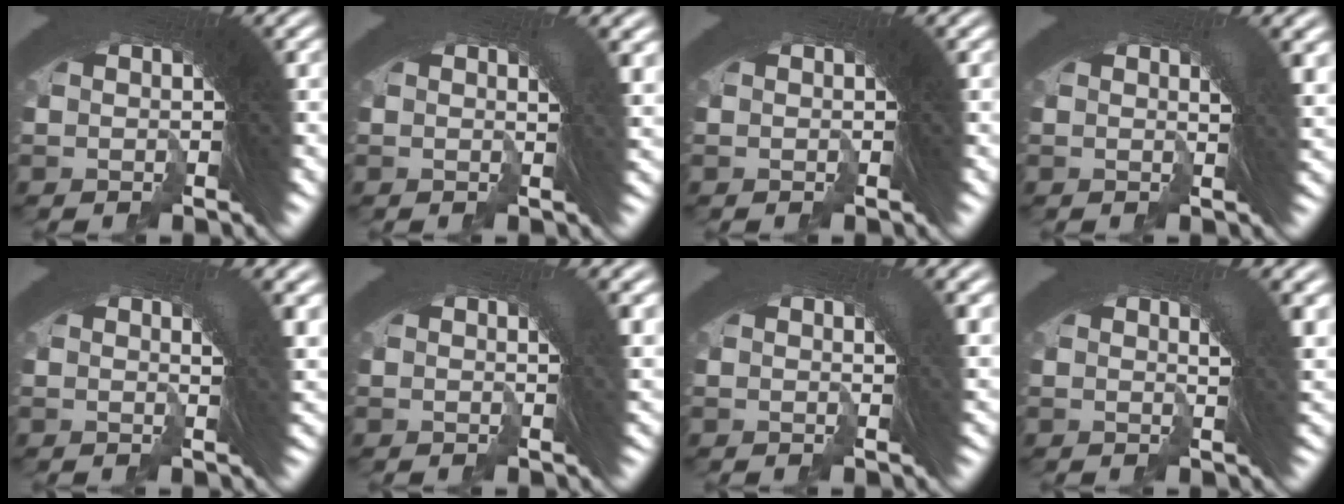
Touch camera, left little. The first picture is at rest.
{"total": 0.9, "force": [0.2, -0.1, 0.8], "torque": [-0.017, -0.003, 0.004]}
{"total": 0.0}
{"total": 1.3, "force": [0.4, 0.0, 1.2], "torque": [-0.021, -0.001, 0.006]}
{"total": 1.6, "force": [0.6, 0.1, 1.5], "torque": [-0.022, -0.001, 0.007]}
{"total": 0.9, "force": [0.2, -0.1, 0.9], "torque": [-0.015, 0.002, 0.002]}
{"total": 0.6, "force": [0.1, -0.2, 0.6], "torque": [-0.014, -0.003, 0.003]}
{"total": 1.9, "force": [0.7, 0.2, 1.8], "torque": [-0.028, -0.001, 0.010]}